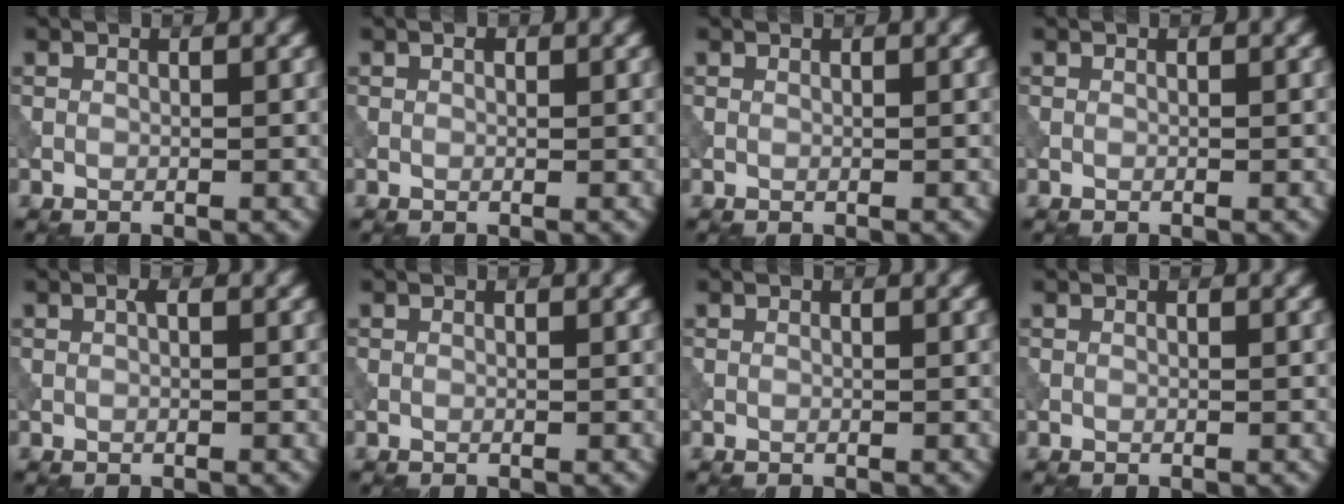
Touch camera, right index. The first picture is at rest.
{"total": 0.5, "force": [0.3, 0.3, 0.4], "torque": [-0.006, 0.002, 0.002]}
{"total": 0.0}
{"total": 0.0}
{"total": 0.5, "force": [0.1, 0.1, 0.5], "torque": [-0.013, 0.004, 0.003]}
{"total": 0.0}
{"total": 0.0}
{"total": 0.0}